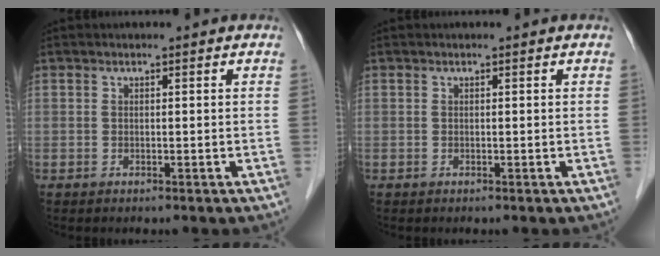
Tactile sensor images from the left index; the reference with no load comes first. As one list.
[{"total": 0.0}]